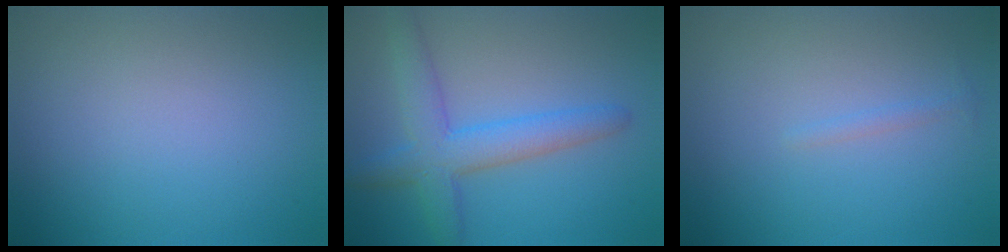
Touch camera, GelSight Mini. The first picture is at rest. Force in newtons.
{"total": 4.8, "press": 4.8, "slide": 0.3}
{"total": 0.6, "press": 0.6, "slide": 0.1}